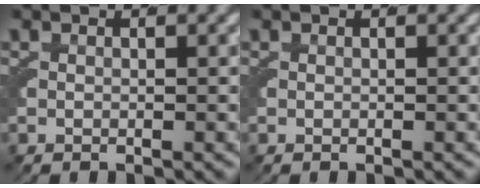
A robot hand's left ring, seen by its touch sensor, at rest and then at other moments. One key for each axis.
{"total": 0.0}